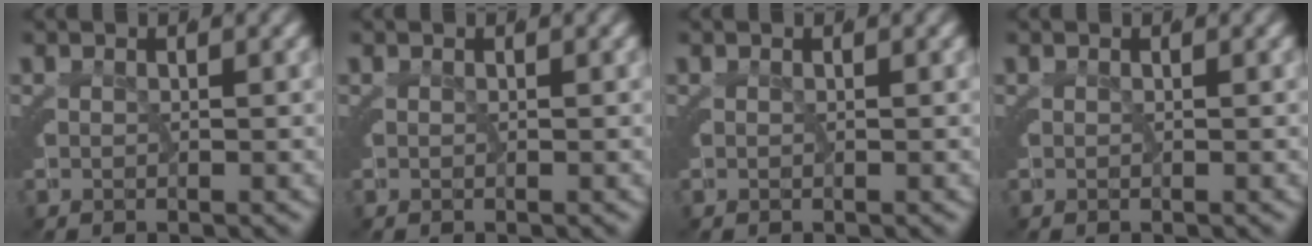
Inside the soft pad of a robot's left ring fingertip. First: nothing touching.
{"total": 0.0}
{"total": 0.0}
{"total": 0.0}